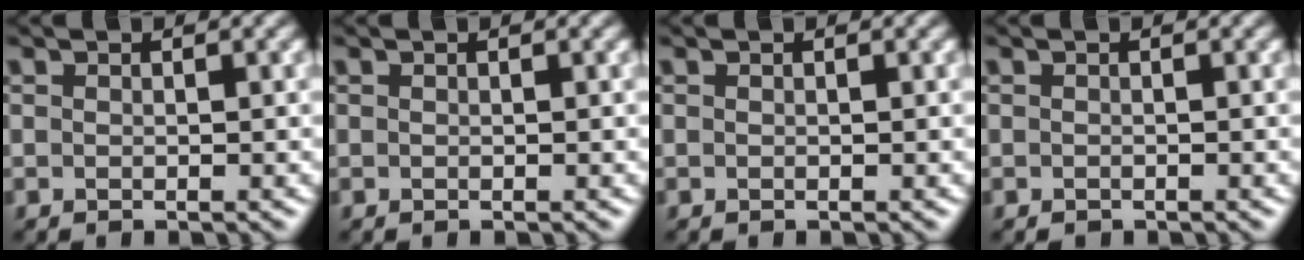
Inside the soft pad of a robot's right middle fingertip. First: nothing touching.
{"total": 0.0}
{"total": 0.0}
{"total": 0.0}